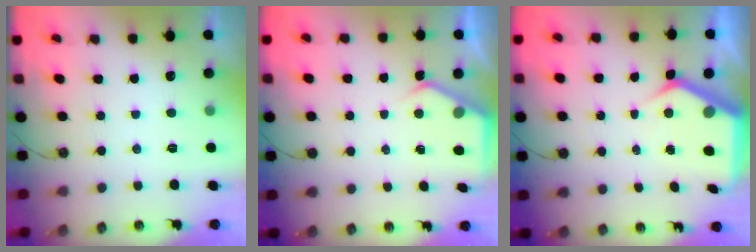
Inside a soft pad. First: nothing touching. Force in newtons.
{"total": 3.7, "press": 3.6, "slide": 0.5}
{"total": 7.2, "press": 7.2, "slide": 1.0}